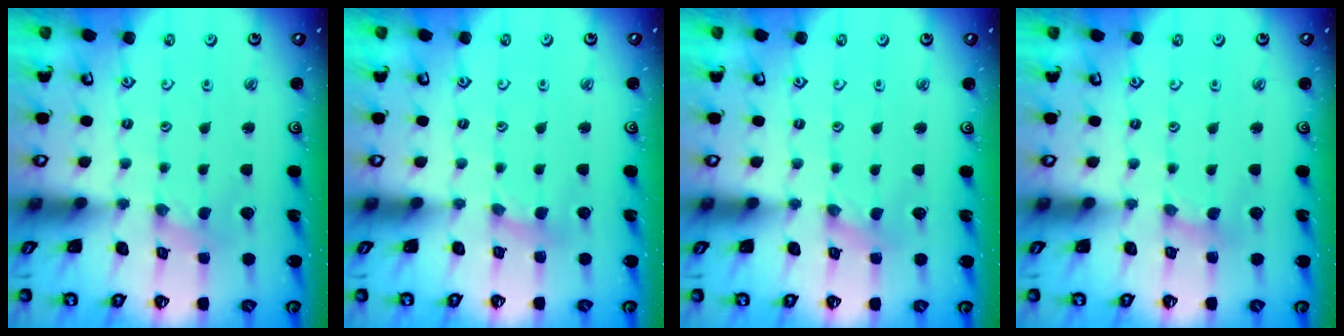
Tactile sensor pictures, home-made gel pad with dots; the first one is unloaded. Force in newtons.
{"total": 2.7, "press": 2.7, "slide": 0.3}
{"total": 0.0}
{"total": 1.7, "press": 1.7, "slide": 0.3}